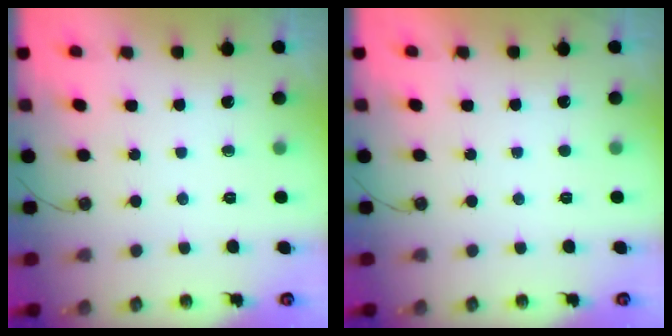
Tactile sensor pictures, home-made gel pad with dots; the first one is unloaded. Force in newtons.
{"total": 0.0}